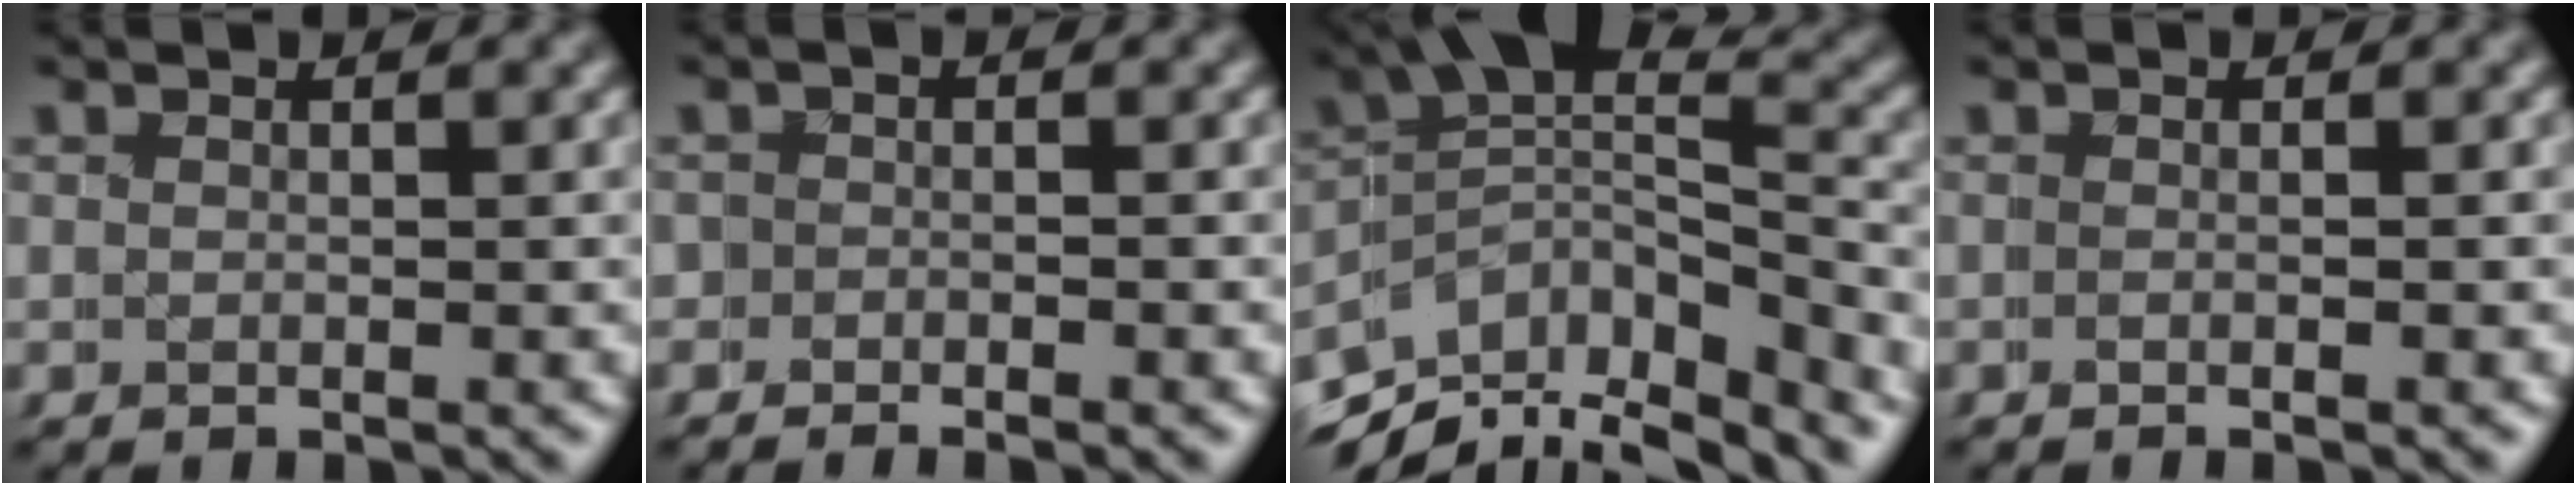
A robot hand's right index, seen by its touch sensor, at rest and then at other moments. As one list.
[{"total": 2.3, "force": [-1.2, 1.7, 1.1], "torque": [-0.011, 0.013, -0.031]}, {"total": 12.3, "force": [-5.0, 7.8, 8.0], "torque": [-0.131, -0.018, -0.080]}, {"total": 1.2, "force": [-0.4, -0.3, 1.1], "torque": [-0.001, 0.012, -0.012]}]